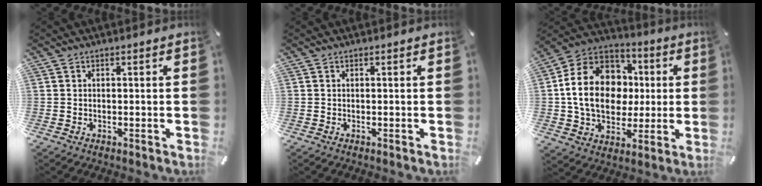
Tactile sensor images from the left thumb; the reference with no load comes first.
{"total": 0.0}
{"total": 18.7, "force": [0.4, 15.2, 10.9], "torque": [-0.215, 0.016, 0.011]}